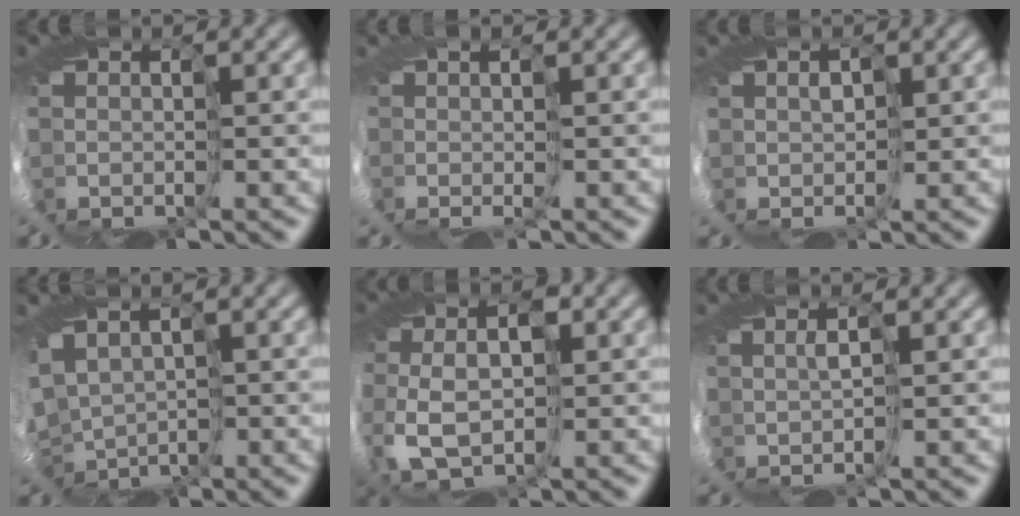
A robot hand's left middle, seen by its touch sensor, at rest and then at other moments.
{"total": 2.2, "force": [0.3, -2.1, -0.6], "torque": [0.023, 0.003, -0.017]}
{"total": 1.5, "force": [1.0, -0.7, -0.8], "torque": [0.021, 0.021, 0.002]}
{"total": 3.7, "force": [-0.7, 2.6, 2.5], "torque": [-0.040, -0.018, -0.007]}
{"total": 4.7, "force": [-0.7, 2.7, 3.8], "torque": [-0.102, -0.008, -0.010]}
{"total": 2.5, "force": [0.6, -2.3, -0.9], "torque": [0.022, 0.016, 0.000]}